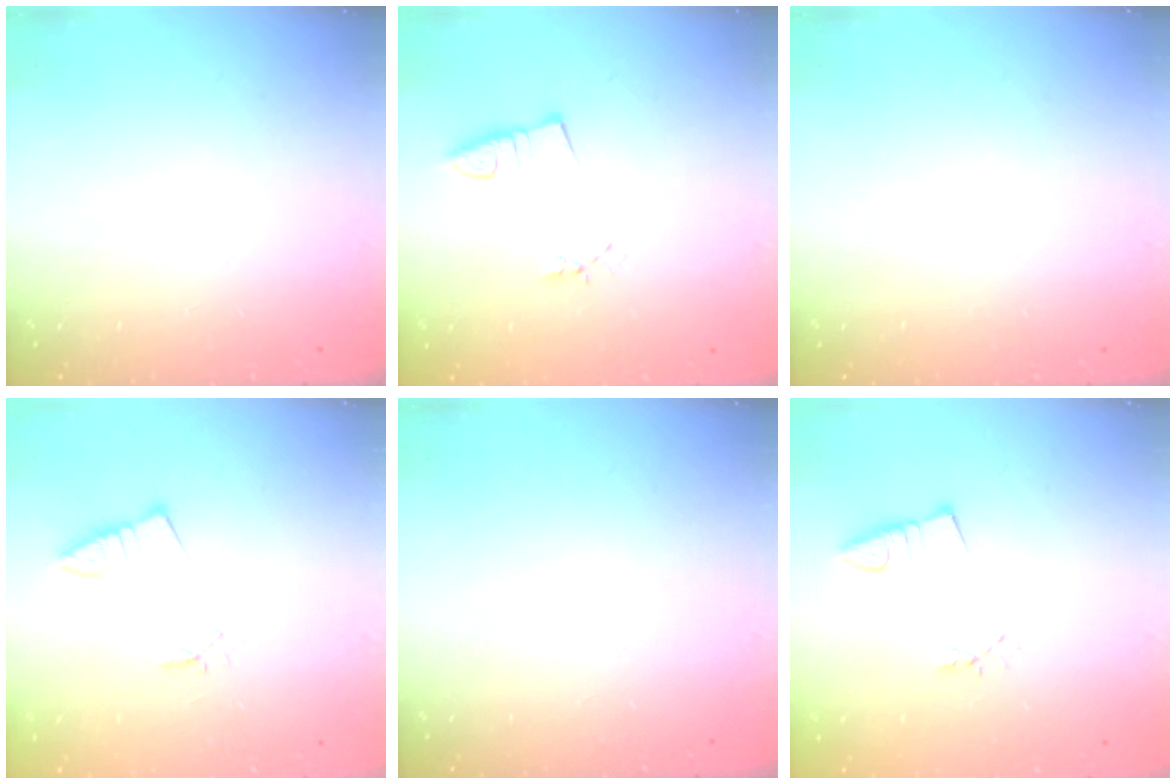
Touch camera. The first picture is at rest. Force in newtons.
{"total": 3.0, "press": 1.6, "slide": 2.5}
{"total": 0.0}
{"total": 2.1, "press": 2.1, "slide": 0.2}
{"total": 0.0}
{"total": 2.9, "press": 1.6, "slide": 2.4}